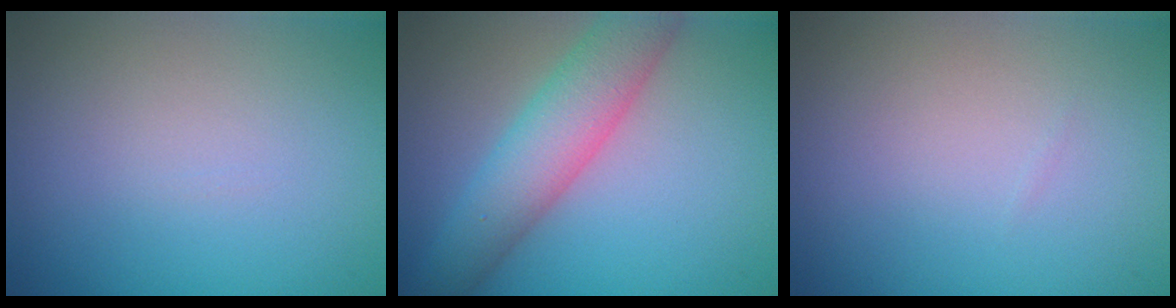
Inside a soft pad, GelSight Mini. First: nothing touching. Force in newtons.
{"total": 5.9, "press": 5.9, "slide": 0.3}
{"total": 0.0}